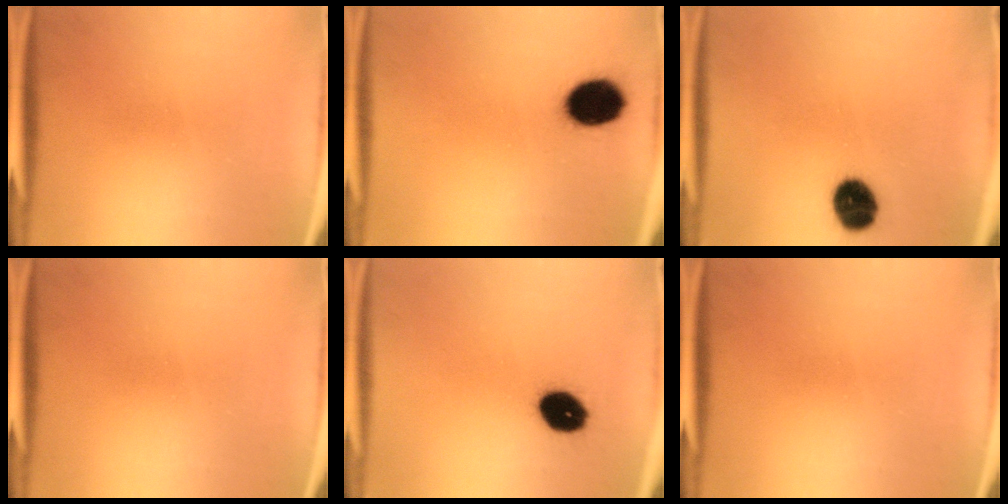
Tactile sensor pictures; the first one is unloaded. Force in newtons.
{"total": 11.0}
{"total": 9.4}
{"total": 0.0}
{"total": 8.2}
{"total": 0.0}